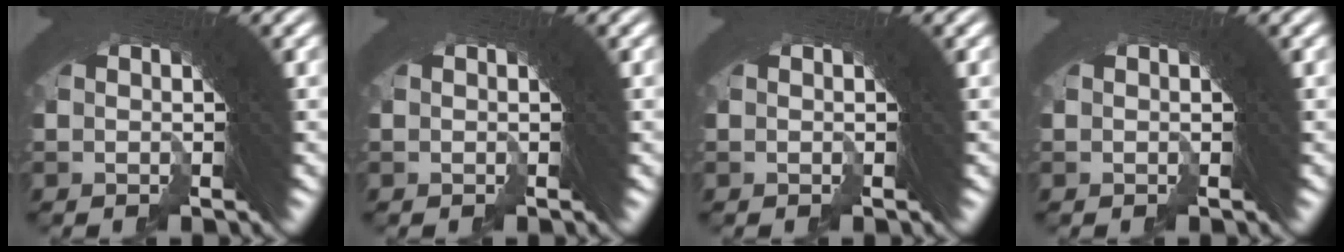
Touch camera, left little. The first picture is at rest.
{"total": 0.0}
{"total": 0.0}
{"total": 0.0}